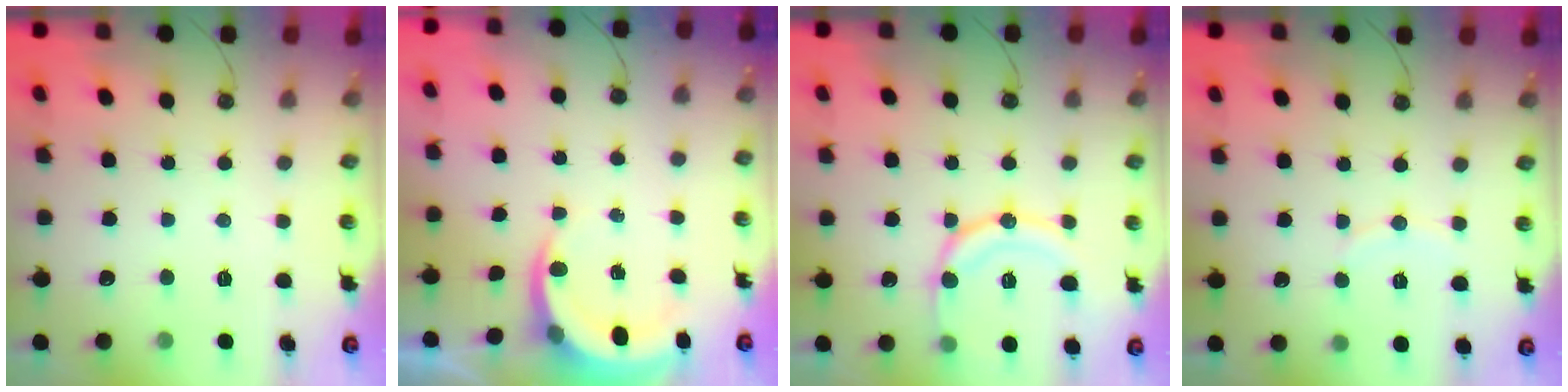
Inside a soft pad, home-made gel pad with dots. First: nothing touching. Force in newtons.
{"total": 4.6, "press": 4.6, "slide": 0.3}
{"total": 14.7, "press": 14.5, "slide": 1.8}
{"total": 4.5, "press": 4.5, "slide": 0.4}